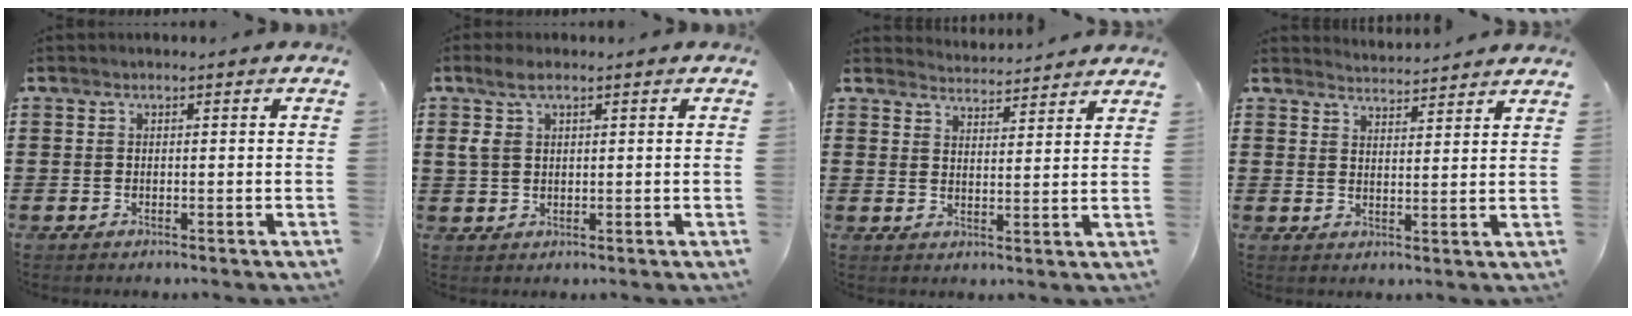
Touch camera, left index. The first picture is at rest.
{"total": 3.7, "force": [1.3, 1.7, 3.1], "torque": [-0.079, 0.003, 0.017]}
{"total": 3.5, "force": [3.5, -0.2, -0.2], "torque": [-0.008, -0.020, 0.062]}
{"total": 3.3, "force": [3.3, -0.3, -0.2], "torque": [-0.007, -0.017, 0.061]}